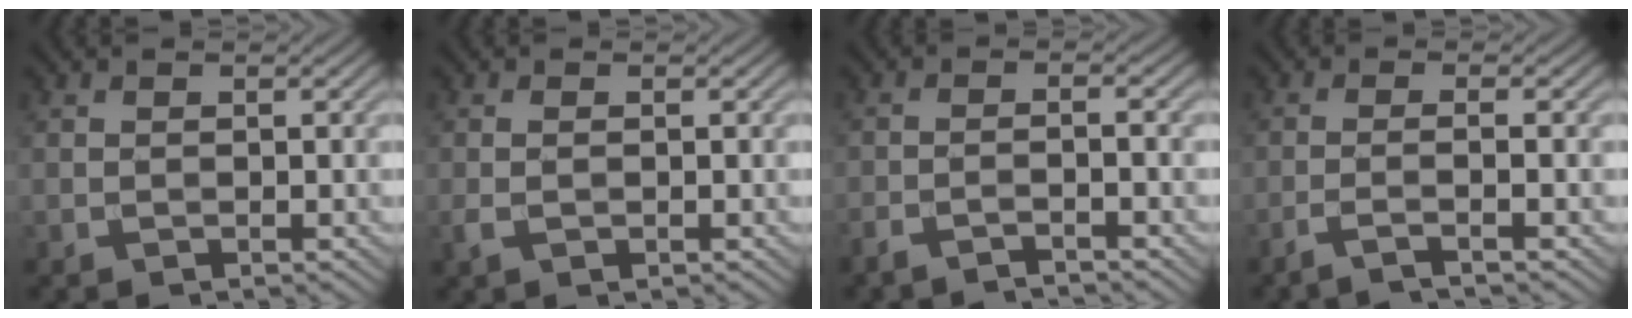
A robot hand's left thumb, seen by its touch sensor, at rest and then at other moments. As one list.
[{"total": 1.4, "force": [-0.3, 0.5, 1.2], "torque": [-0.029, 0.000, -0.007]}, {"total": 3.1, "force": [-2.5, 0.2, 1.8], "torque": [-0.027, 0.001, -0.057]}, {"total": 2.6, "force": [-1.4, 0.2, 2.2], "torque": [-0.025, 0.007, -0.049]}]